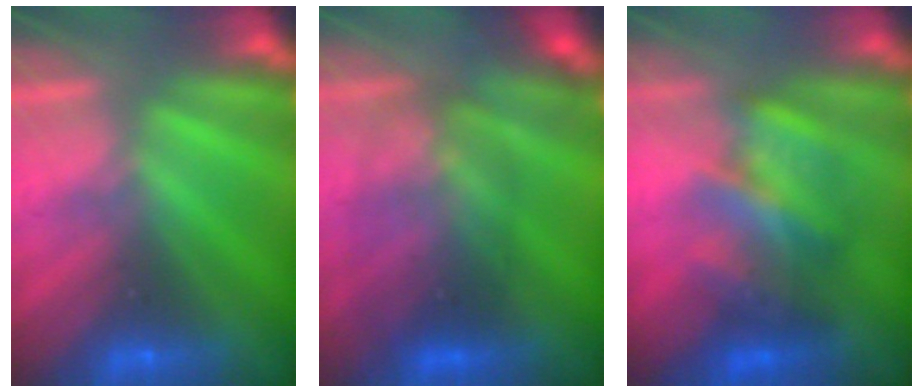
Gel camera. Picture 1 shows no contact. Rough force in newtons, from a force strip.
{"total": 2.8}
{"total": 4.6}